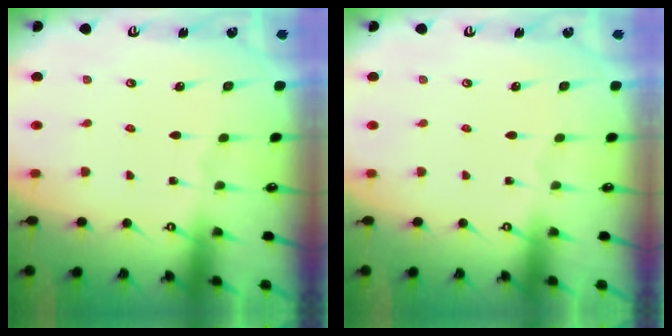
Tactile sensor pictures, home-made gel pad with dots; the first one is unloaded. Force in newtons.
{"total": 0.0}